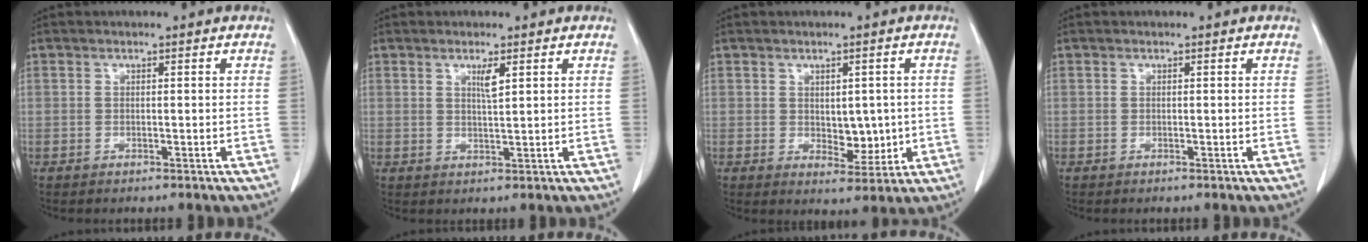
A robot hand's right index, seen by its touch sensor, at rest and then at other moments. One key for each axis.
{"total": 2.2, "fx": 1.1, "fy": 0.1, "fz": 1.9, "tx": -0.038, "ty": -0.005, "tz": 0.021}
{"total": 4.8, "fx": 0.0, "fy": 2.8, "fz": 3.9, "tx": -0.042, "ty": -0.002, "tz": 0.015}
{"total": 0.0}